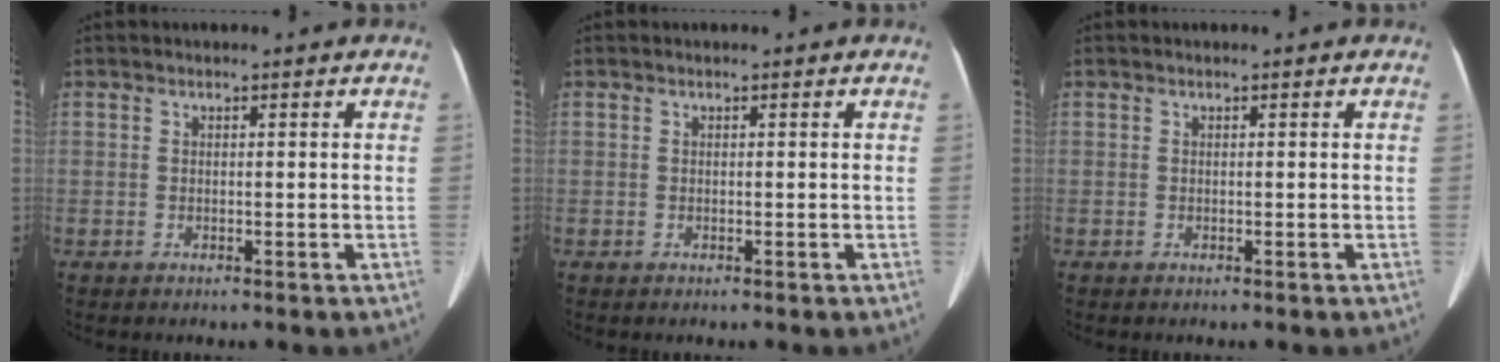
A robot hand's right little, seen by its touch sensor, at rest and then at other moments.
{"total": 0.0}
{"total": 0.0}